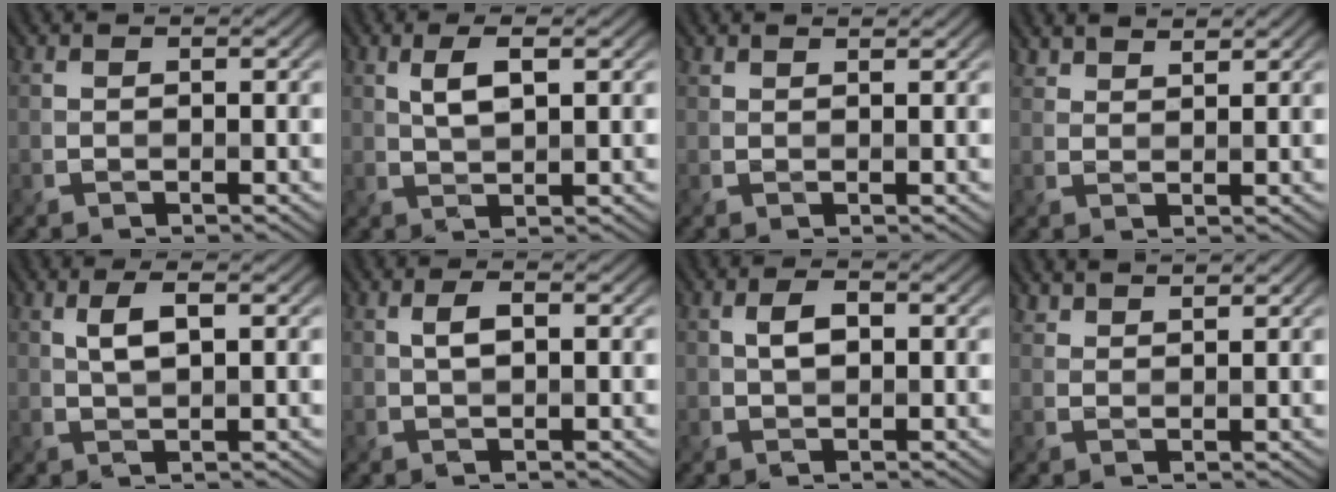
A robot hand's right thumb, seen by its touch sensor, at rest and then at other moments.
{"total": 3.5, "force": [1.3, 1.1, 3.1], "torque": [-0.066, 0.000, 0.027]}
{"total": 1.1, "force": [1.0, 0.1, 0.3], "torque": [-0.015, 0.000, 0.023]}
{"total": 2.9, "force": [2.6, 0.7, 1.0], "torque": [-0.020, -0.004, 0.055]}
{"total": 3.2, "force": [1.0, 1.0, 2.9], "torque": [-0.060, 0.002, 0.021]}
{"total": 2.0, "force": [0.3, 0.8, 1.8], "torque": [-0.036, 0.001, 0.006]}
{"total": 2.4, "force": [0.2, 1.3, 2.0], "torque": [-0.040, 0.001, 0.004]}
{"total": 2.6, "force": [2.4, 0.5, 0.9], "torque": [-0.017, -0.005, 0.050]}